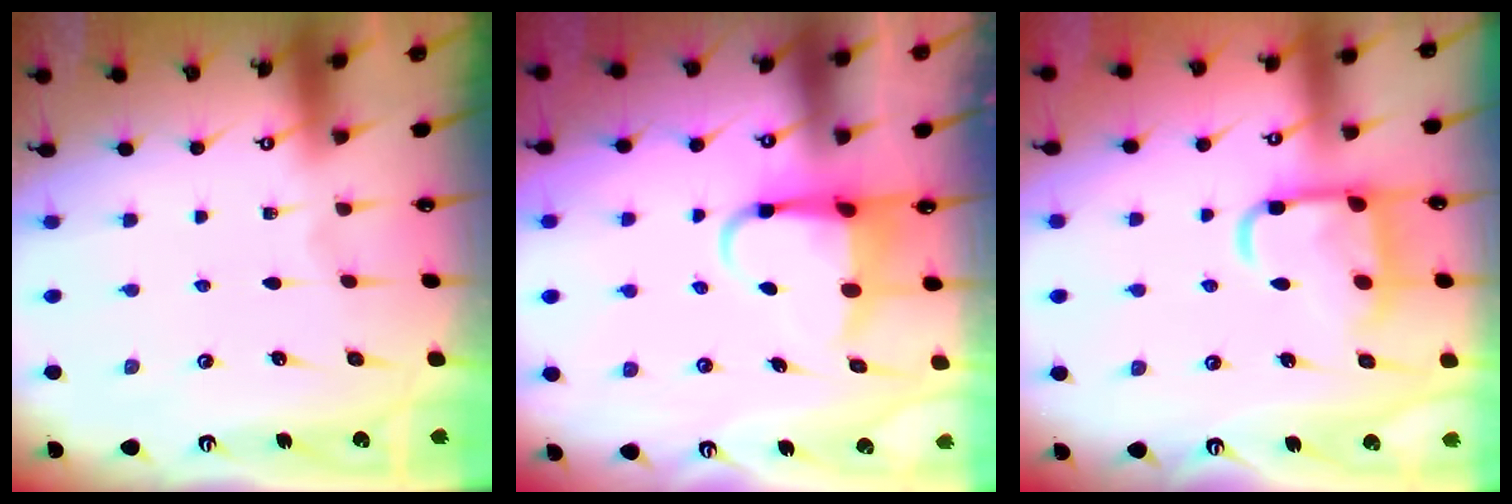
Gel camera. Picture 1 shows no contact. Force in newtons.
{"total": 5.4, "press": 5.3, "slide": 1.1}
{"total": 14.1, "press": 14.1, "slide": 1.3}